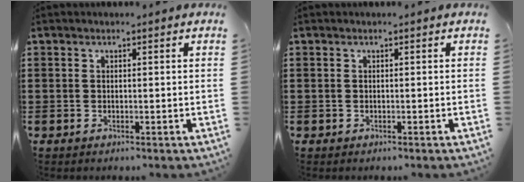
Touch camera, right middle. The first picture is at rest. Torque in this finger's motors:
{"motor_torque": [-0.01, -0.01, -0.01, -0.01]}